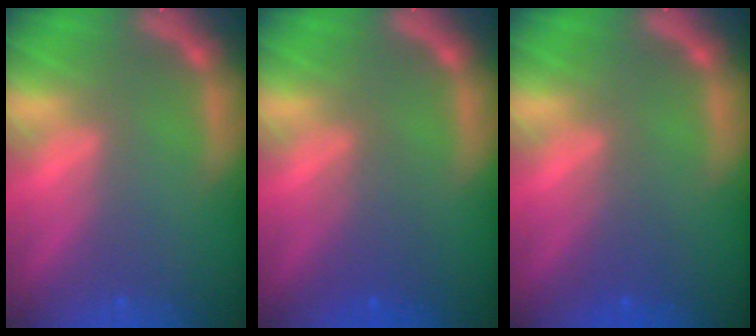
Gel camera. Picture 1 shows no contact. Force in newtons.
{"total": 2.5}
{"total": 2.0}